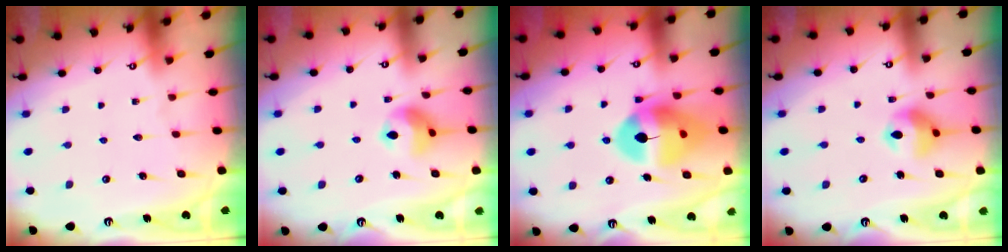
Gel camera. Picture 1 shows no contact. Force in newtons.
{"total": 9.7, "press": 9.6, "slide": 0.9}
{"total": 15.0, "press": 14.9, "slide": 1.8}
{"total": 10.7, "press": 10.6, "slide": 1.5}